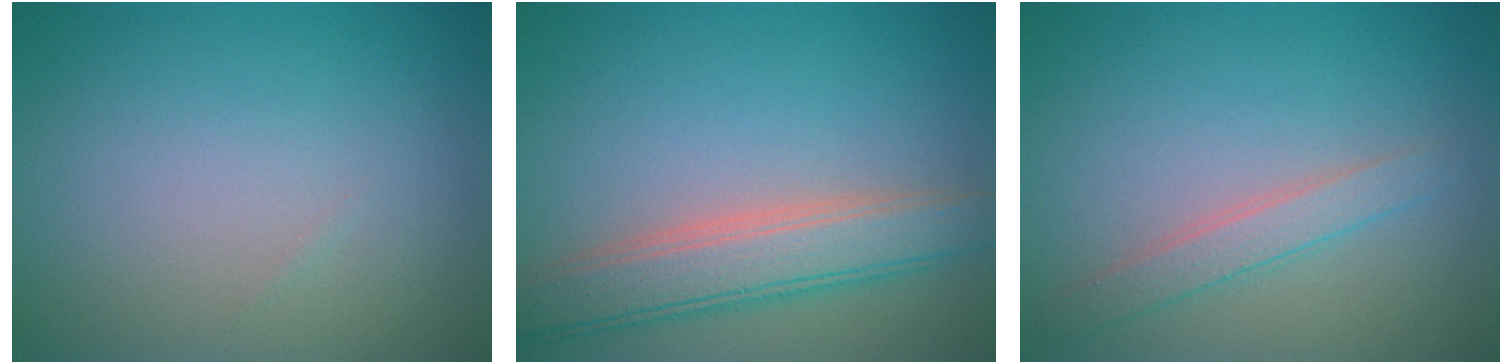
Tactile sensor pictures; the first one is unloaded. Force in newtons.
{"total": 5.3, "press": 5.3, "slide": 0.3}
{"total": 2.1, "press": 2.1, "slide": 0.0}